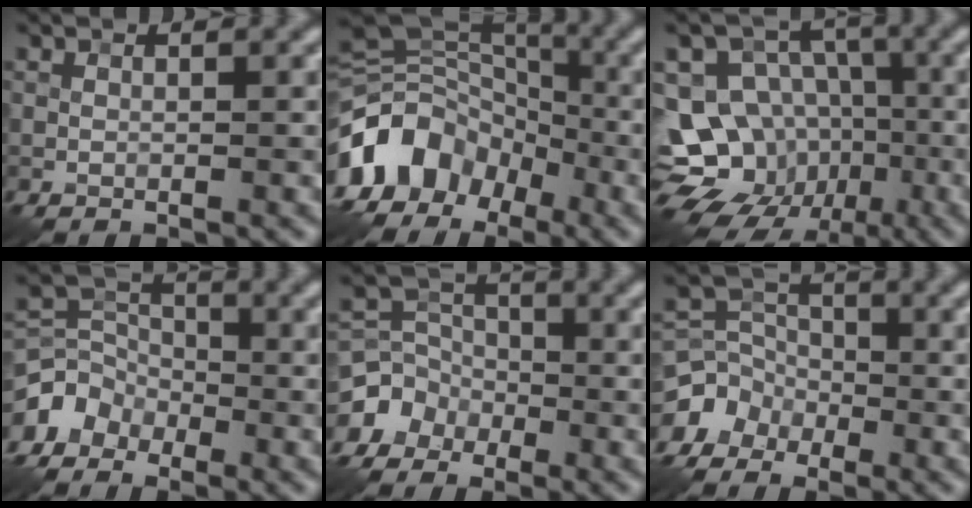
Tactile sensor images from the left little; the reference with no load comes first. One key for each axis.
{"total": 12.3, "fx": -5.9, "fy": 8.8, "fz": 6.4, "tx": -0.138, "ty": 0.003, "tz": -0.124}
{"total": 15.8, "fx": -6.5, "fy": 13.4, "fz": 5.3, "tx": -0.098, "ty": -0.012, "tz": -0.103}
{"total": 4.1, "fx": -2.9, "fy": 2.6, "fz": 1.0, "tx": -0.012, "ty": 0.013, "tz": -0.065}
{"total": 5.6, "fx": -3.5, "fy": 4.3, "fz": 0.8, "tx": 0.009, "ty": 0.004, "tz": -0.078}
{"total": 5.7, "fx": -3.8, "fy": 4.1, "fz": 0.9, "tx": 0.012, "ty": 0.001, "tz": -0.080}